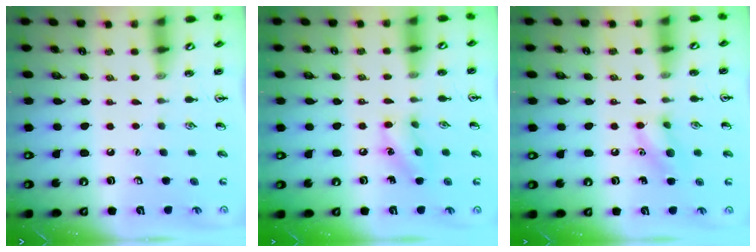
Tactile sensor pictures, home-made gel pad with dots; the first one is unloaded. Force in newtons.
{"total": 8.8, "press": 8.7, "slide": 1.2}
{"total": 8.8, "press": 8.7, "slide": 1.1}